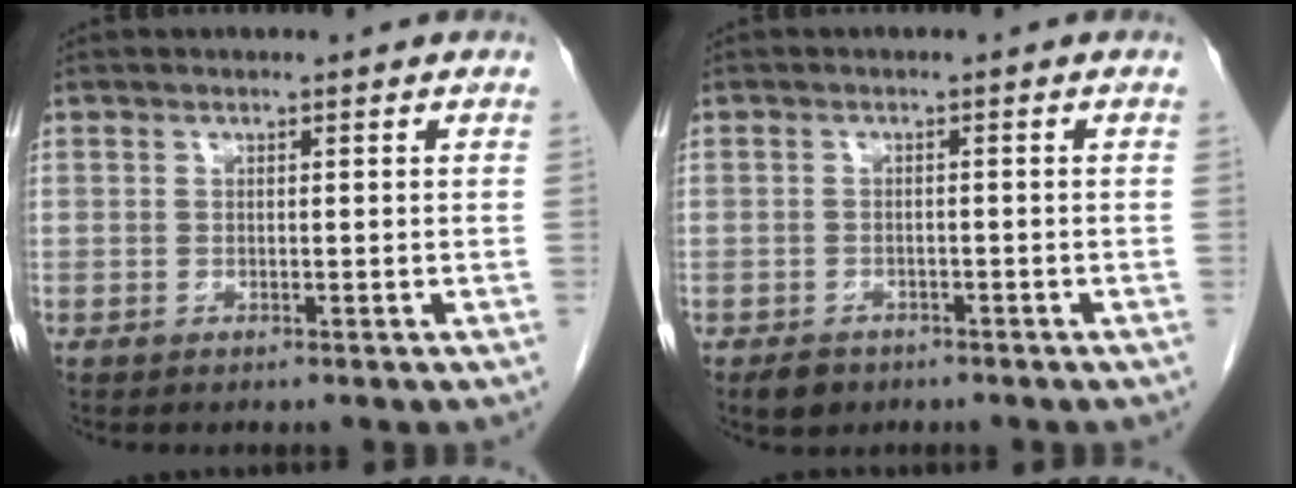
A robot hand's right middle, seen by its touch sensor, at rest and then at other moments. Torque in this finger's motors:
{"motor_torque": [0.37, -0.29, 0.05, 0.01]}